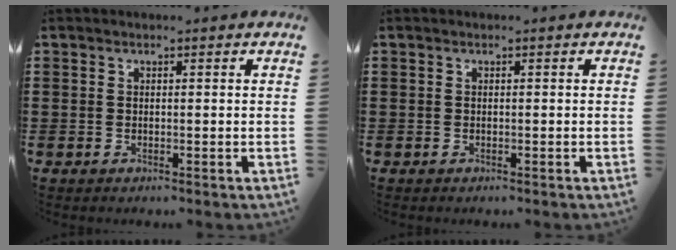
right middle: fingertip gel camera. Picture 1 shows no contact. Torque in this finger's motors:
{"motor_torque": [0.77, 0.62, 0.07, 0.04]}